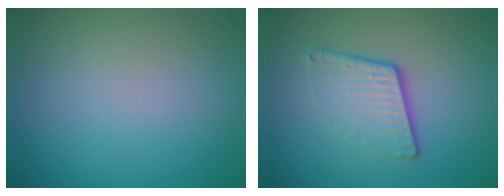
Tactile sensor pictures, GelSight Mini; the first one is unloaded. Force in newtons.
{"total": 4.2, "press": 2.8, "slide": 3.2}